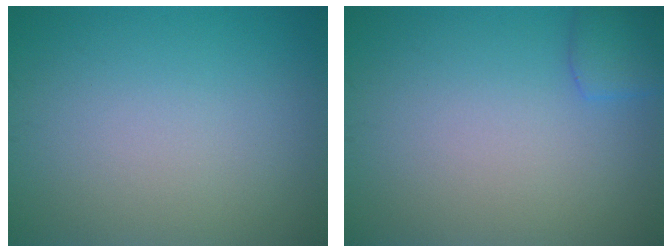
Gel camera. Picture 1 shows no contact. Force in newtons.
{"total": 2.0, "press": 2.0, "slide": 0.1}